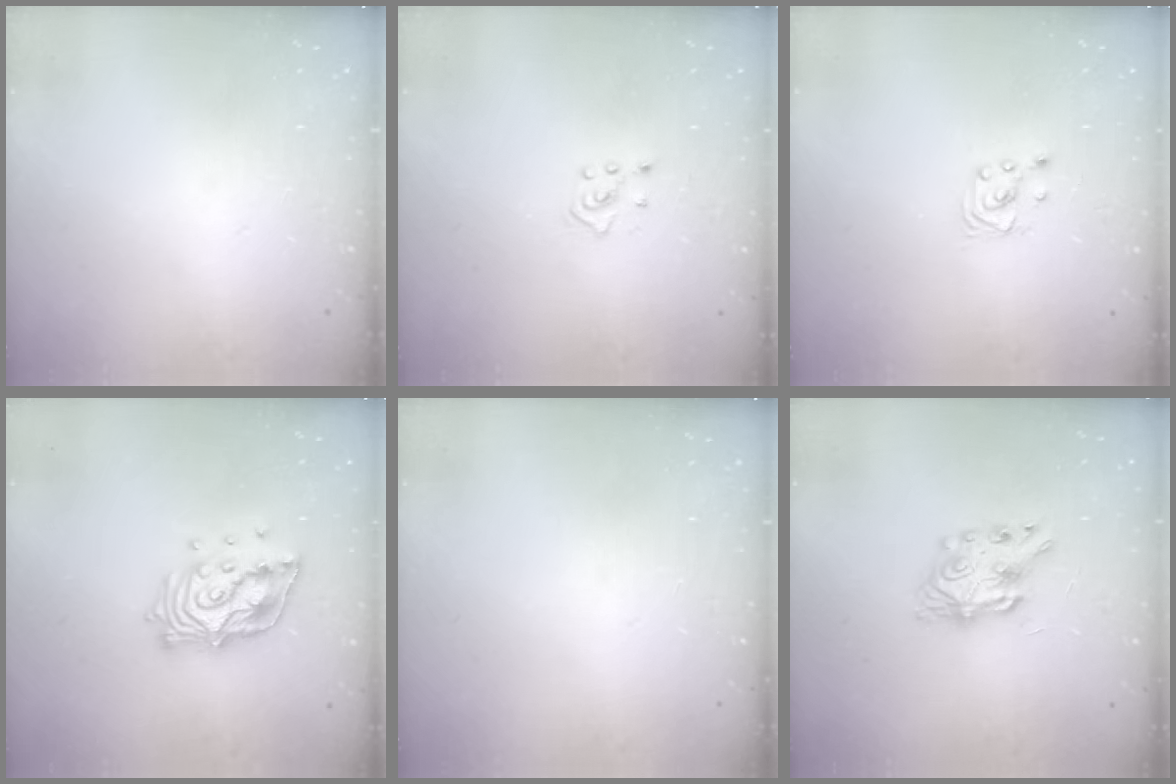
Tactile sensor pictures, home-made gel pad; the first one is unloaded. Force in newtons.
{"total": 2.4, "press": 2.4, "slide": 0.5}
{"total": 1.7, "press": 1.6, "slide": 0.1}
{"total": 14.7, "press": 14.6, "slide": 1.4}
{"total": 0.0}
{"total": 8.6, "press": 8.5, "slide": 0.8}